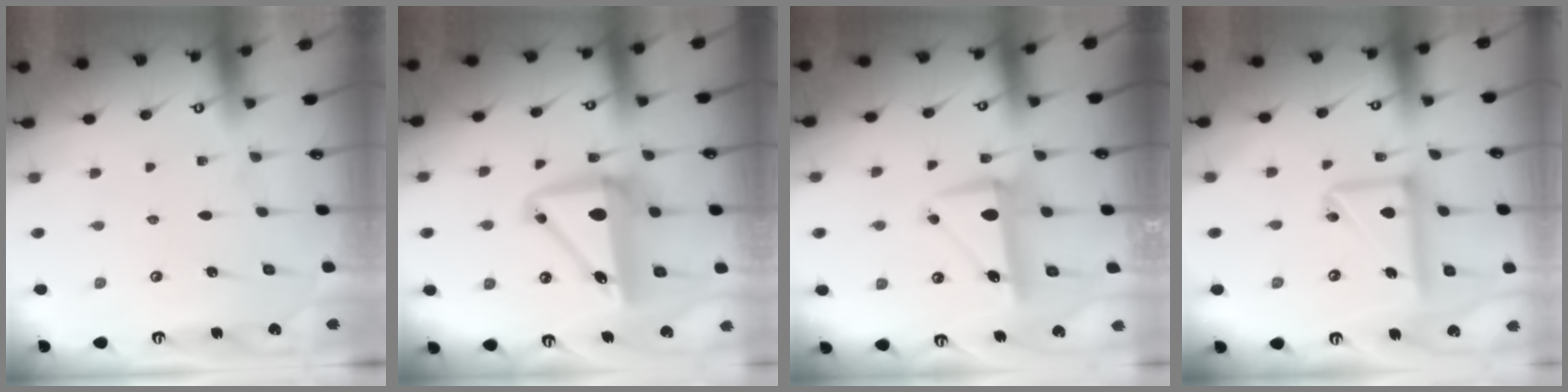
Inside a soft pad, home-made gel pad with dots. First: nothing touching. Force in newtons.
{"total": 10.5, "press": 9.8, "slide": 3.8}
{"total": 8.8, "press": 8.8, "slide": 1.0}
{"total": 13.6, "press": 13.5, "slide": 1.8}